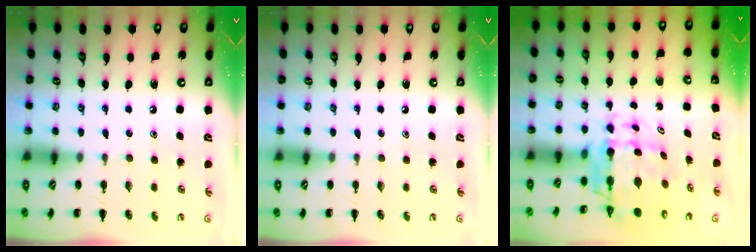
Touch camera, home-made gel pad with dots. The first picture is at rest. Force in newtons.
{"total": 0.0}
{"total": 8.1, "press": 7.7, "slide": 2.3}